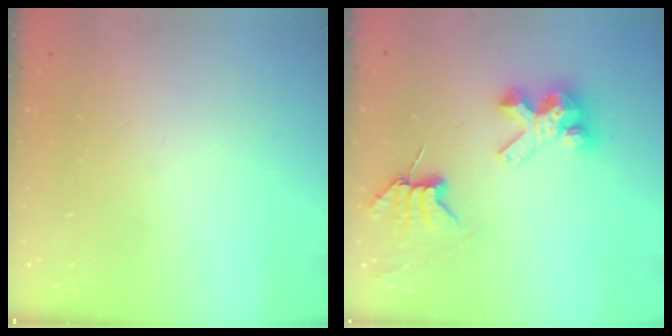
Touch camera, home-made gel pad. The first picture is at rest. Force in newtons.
{"total": 8.4, "press": 8.4, "slide": 0.6}